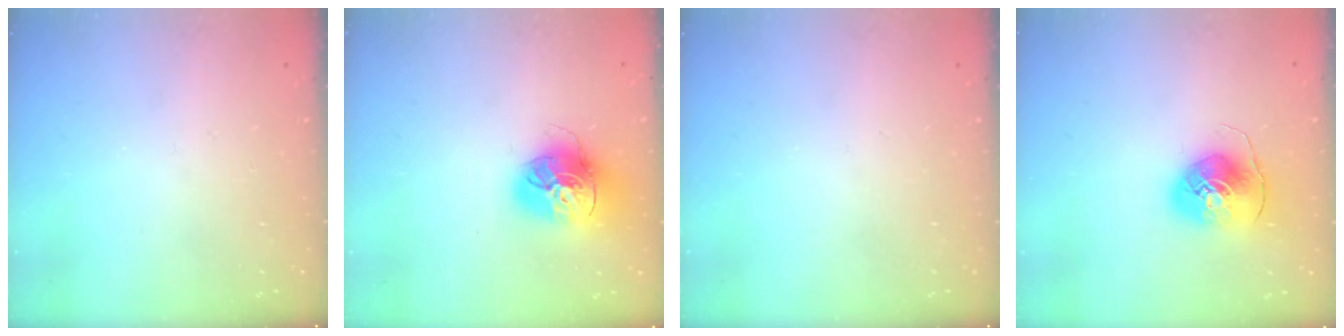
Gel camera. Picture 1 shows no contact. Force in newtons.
{"total": 16.8, "press": 16.7, "slide": 1.9}
{"total": 0.0}
{"total": 9.0, "press": 8.8, "slide": 1.5}